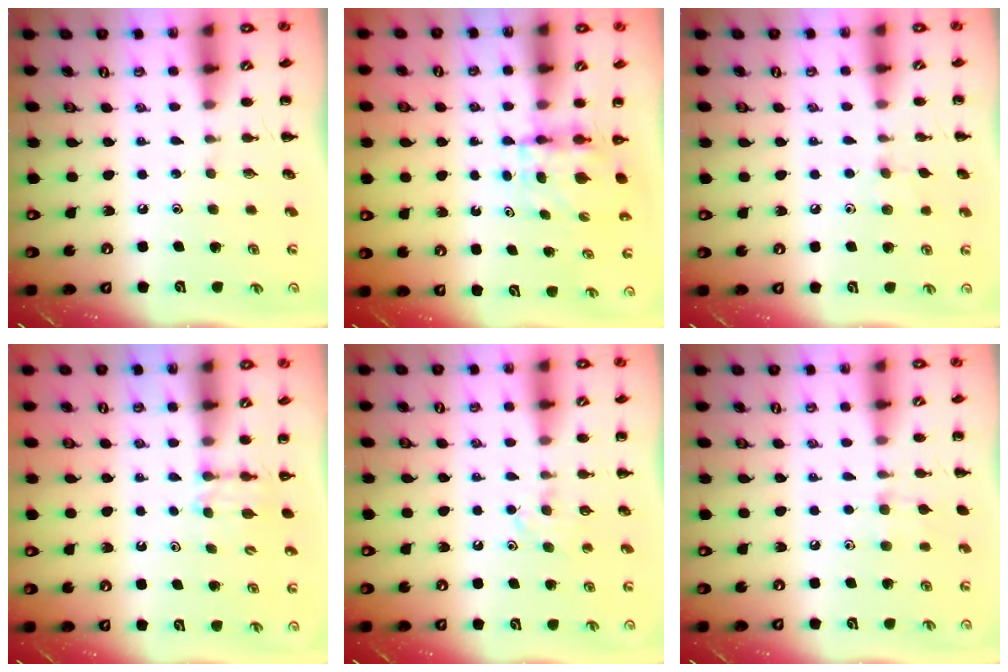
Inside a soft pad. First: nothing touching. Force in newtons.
{"total": 3.9, "press": 3.9, "slide": 0.3}
{"total": 5.9, "press": 5.6, "slide": 2.0}
{"total": 4.2, "press": 4.0, "slide": 1.3}
{"total": 4.4, "press": 4.2, "slide": 1.2}
{"total": 7.3, "press": 7.0, "slide": 2.3}